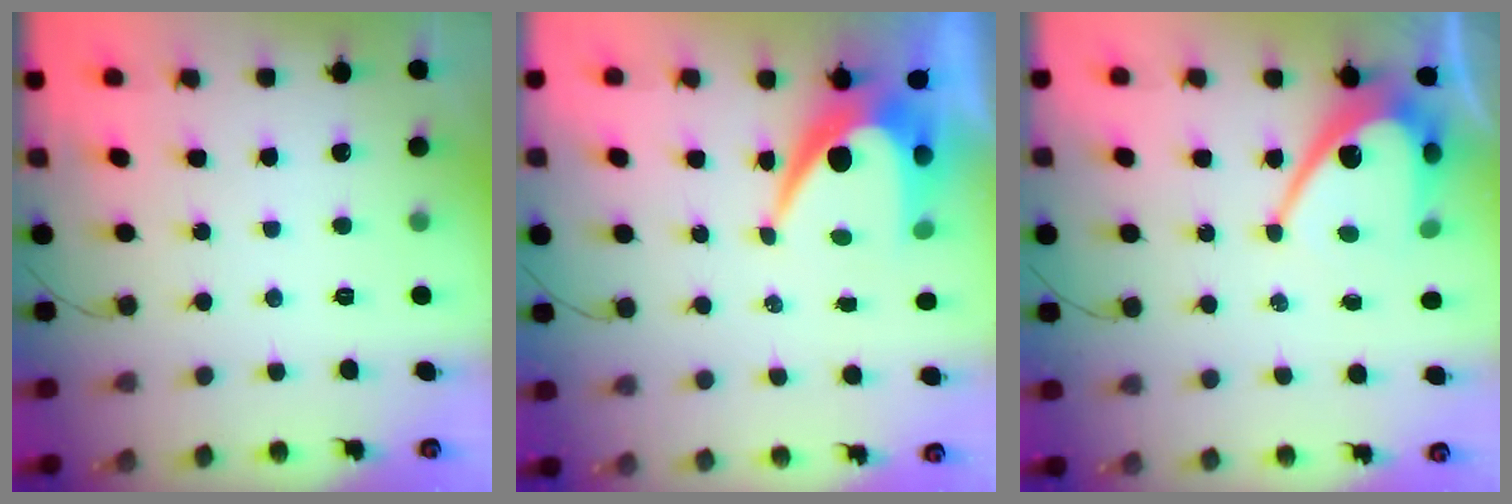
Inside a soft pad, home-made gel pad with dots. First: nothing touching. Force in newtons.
{"total": 9.6, "press": 9.6, "slide": 0.6}
{"total": 11.0, "press": 11.0, "slide": 0.8}